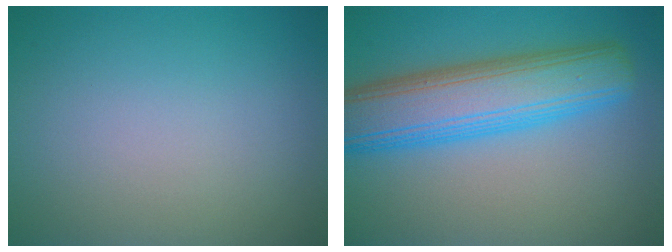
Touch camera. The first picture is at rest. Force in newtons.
{"total": 8.9, "press": 8.9, "slide": 0.3}